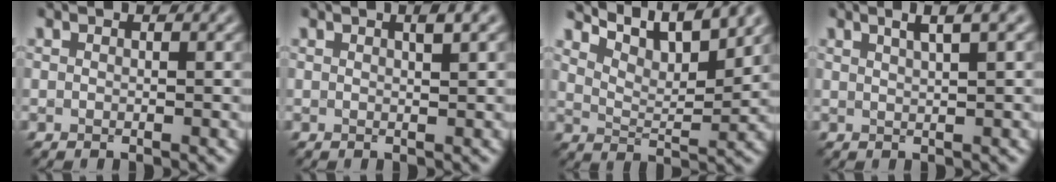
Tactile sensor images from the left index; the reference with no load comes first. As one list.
[{"total": 1.6, "force": [0.8, 0.3, 1.4], "torque": [-0.018, 0.004, 0.010]}, {"total": 6.7, "force": [5.7, 1.3, 3.3], "torque": [-0.064, 0.001, 0.087]}, {"total": 2.5, "force": [1.4, 0.4, 2.0], "torque": [-0.022, 0.006, 0.019]}]